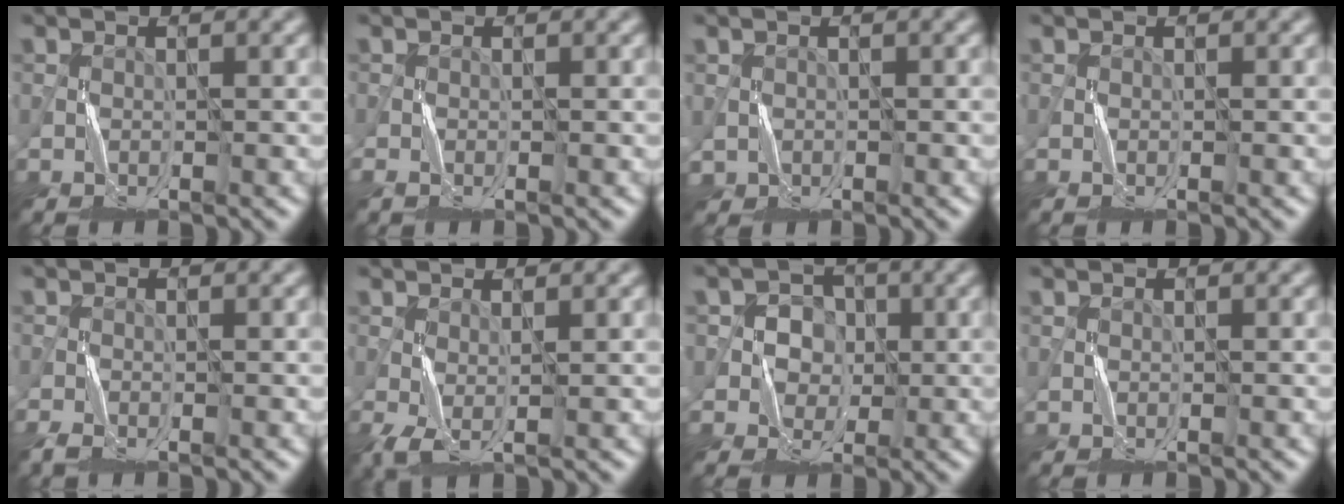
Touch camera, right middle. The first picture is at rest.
{"total": 1.0, "force": [-0.5, 0.5, 0.7], "torque": [-0.022, -0.003, -0.011]}
{"total": 0.9, "force": [0.2, 0.9, 0.1], "torque": [-0.002, -0.002, 0.009]}
{"total": 0.0}
{"total": 1.9, "force": [-1.5, 0.6, 1.1], "torque": [-0.031, -0.003, -0.031]}
{"total": 1.7, "force": [-0.1, 0.6, 1.6], "torque": [-0.049, -0.002, -0.003]}
{"total": 4.2, "force": [0.7, 4.0, 1.3], "torque": [-0.011, 0.006, 0.006]}
{"total": 0.0}